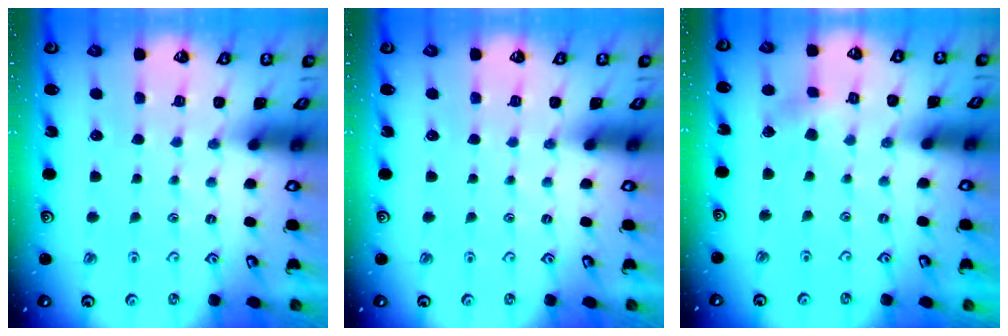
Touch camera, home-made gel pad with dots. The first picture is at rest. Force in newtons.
{"total": 0.0}
{"total": 3.2, "press": 3.1, "slide": 0.4}